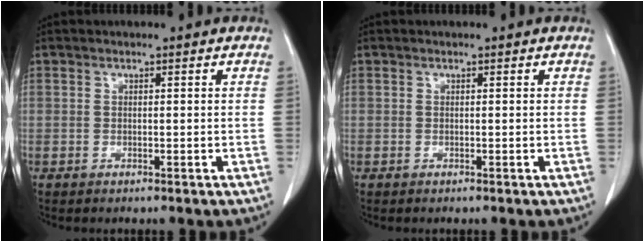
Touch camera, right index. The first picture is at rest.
{"total": 0.0}